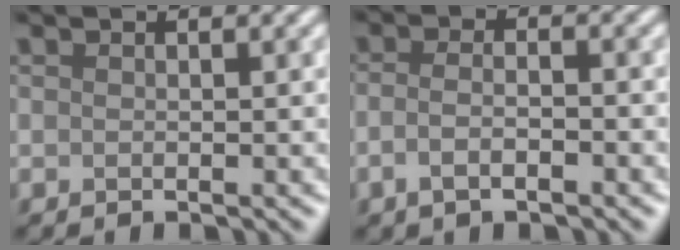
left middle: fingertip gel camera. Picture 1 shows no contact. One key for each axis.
{"total": 2.5, "fx": -1.1, "fy": 1.0, "fz": 2.1, "tx": -0.041, "ty": 0.000, "tz": -0.023}